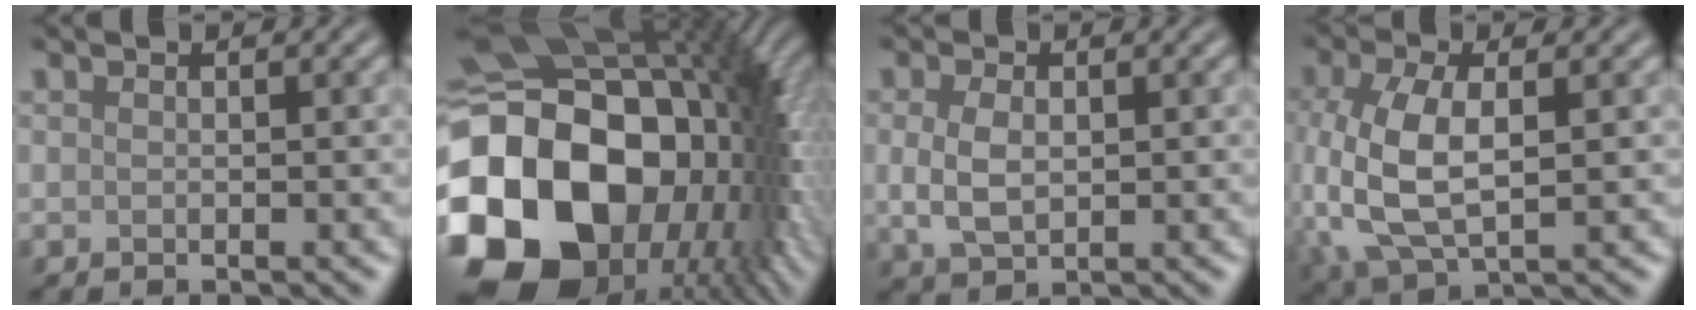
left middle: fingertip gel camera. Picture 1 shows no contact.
{"total": 21.2, "force": [-4.0, 15.8, 13.6], "torque": [-0.291, -0.039, -0.053]}
{"total": 3.2, "force": [0.2, 2.0, 2.4], "torque": [-0.059, 0.000, 0.005]}
{"total": 7.7, "force": [-0.3, 4.1, 6.5], "torque": [-0.157, -0.003, -0.003]}